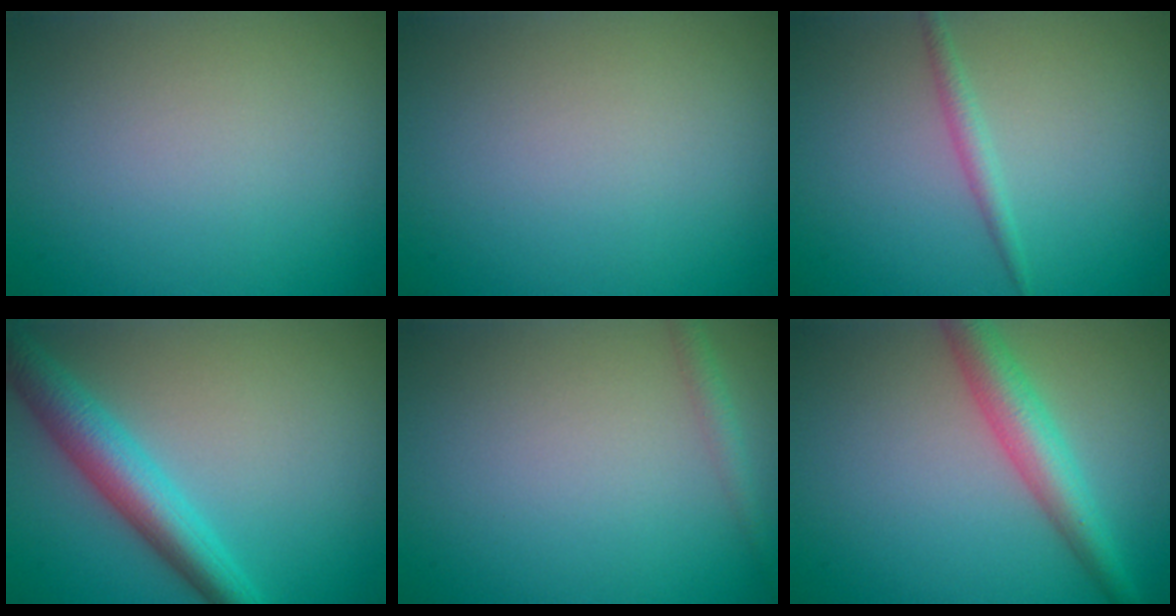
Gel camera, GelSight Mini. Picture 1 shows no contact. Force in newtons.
{"total": 0.0}
{"total": 1.4, "press": 1.4, "slide": 0.1}
{"total": 5.5, "press": 5.5, "slide": 0.1}
{"total": 1.4, "press": 1.4, "slide": 0.1}
{"total": 4.5, "press": 4.5, "slide": 0.2}